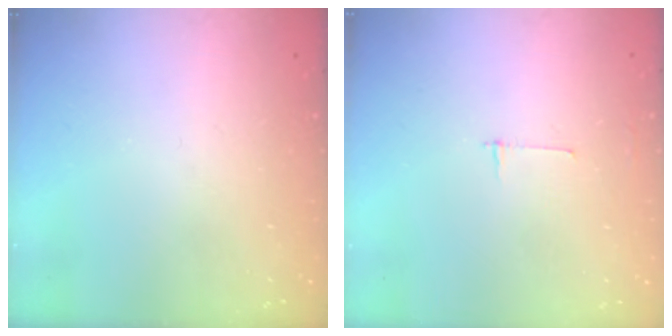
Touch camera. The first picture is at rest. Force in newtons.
{"total": 2.7, "press": 2.7, "slide": 0.3}